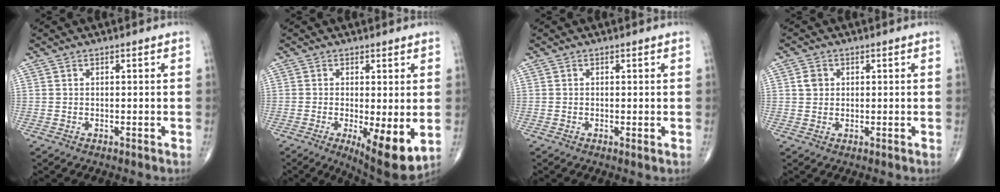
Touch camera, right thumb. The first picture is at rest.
{"total": 9.8, "force": [-1.9, 2.8, 9.2], "torque": [-0.137, -0.027, -0.024]}
{"total": 0.6, "force": [-0.1, 0.1, 0.6], "torque": [-0.016, -0.004, -0.003]}
{"total": 2.4, "force": [0.6, 2.0, 1.0], "torque": [-0.010, 0.000, 0.010]}